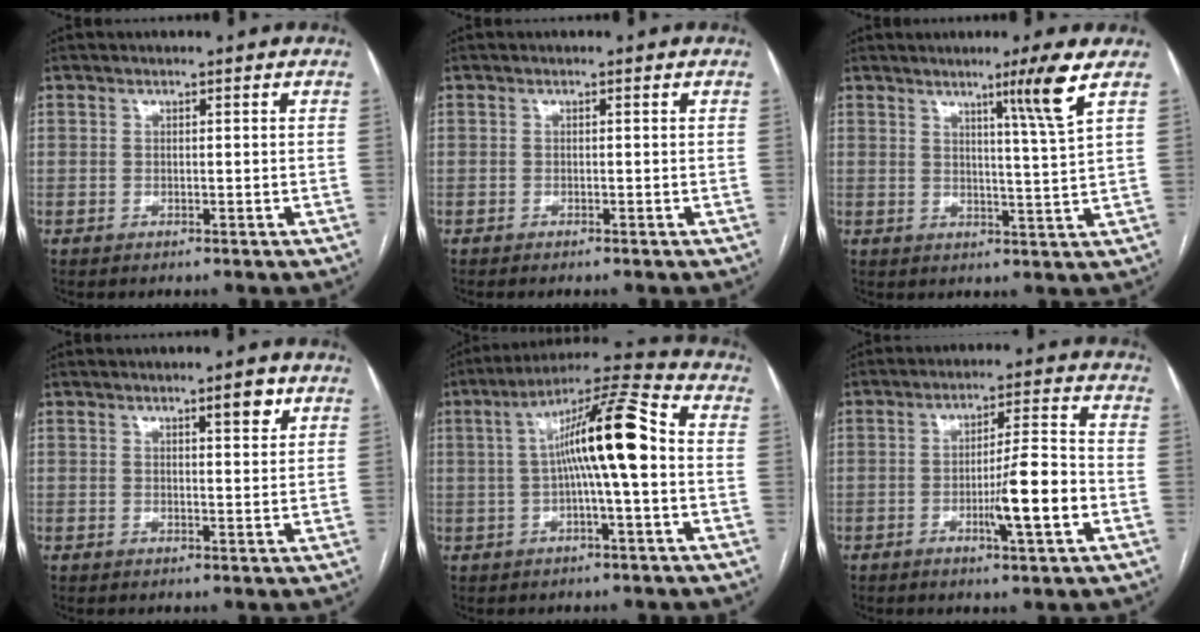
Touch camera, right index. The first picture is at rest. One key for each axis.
{"total": 0.9, "fx": -0.7, "fy": 0.0, "fz": 0.5, "tx": -0.007, "ty": -0.001, "tz": -0.011}
{"total": 6.0, "fx": 3.3, "fy": -2.2, "fz": 4.5, "tx": -0.073, "ty": -0.018, "tz": 0.059}
{"total": 3.0, "fx": 1.8, "fy": 0.5, "fz": 2.3, "tx": -0.034, "ty": -0.003, "tz": 0.025}
{"total": 12.9, "fx": 0.1, "fy": 0.8, "fz": 12.9, "tx": -0.216, "ty": 0.030, "tz": -0.004}
{"total": 8.9, "fx": -2.6, "fy": 0.4, "fz": 8.5, "tx": -0.138, "ty": 0.000, "tz": -0.040}